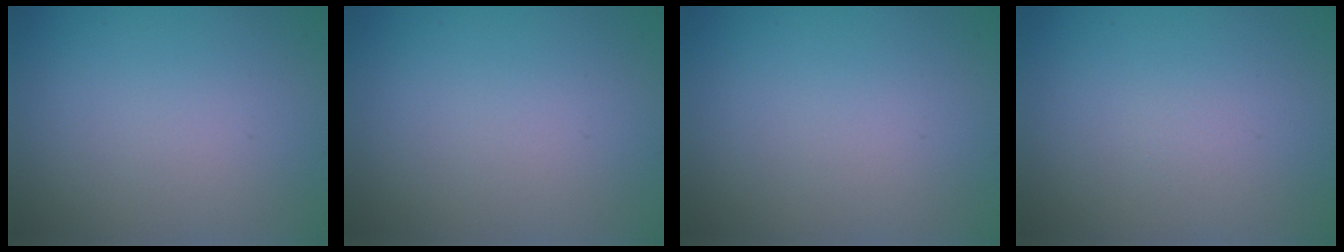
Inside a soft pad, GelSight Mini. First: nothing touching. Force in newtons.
{"total": 0.0}
{"total": 0.0}
{"total": 0.0}